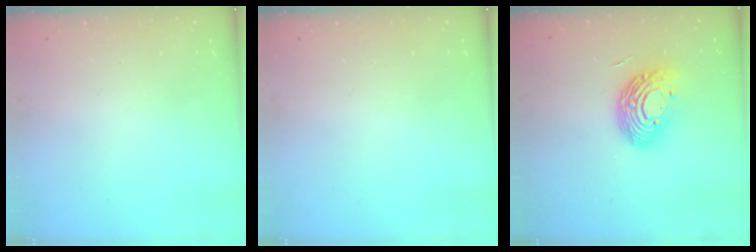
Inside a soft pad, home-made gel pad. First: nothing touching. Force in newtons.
{"total": 0.0}
{"total": 14.5, "press": 14.5, "slide": 1.0}